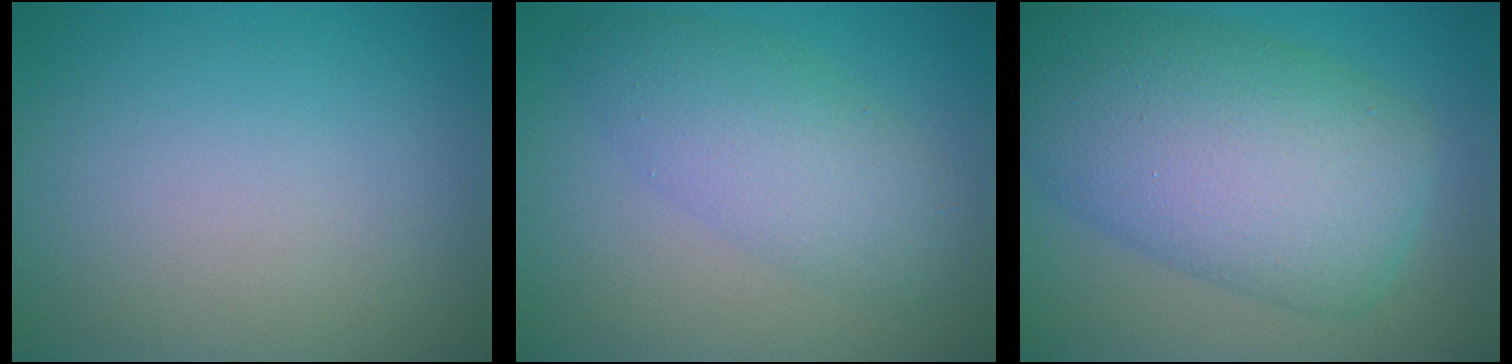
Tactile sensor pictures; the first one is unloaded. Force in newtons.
{"total": 4.9, "press": 4.9, "slide": 0.1}
{"total": 11.7, "press": 11.7, "slide": 0.2}